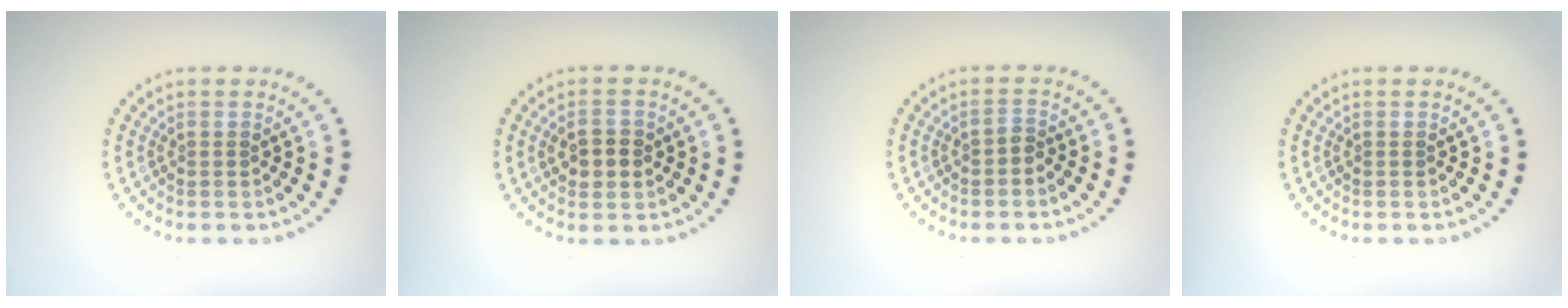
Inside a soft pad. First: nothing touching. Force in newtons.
{"total": 2.5, "press": 2.5, "slide": 0.3}
{"total": 1.0, "press": 0.8, "slide": 0.7}
{"total": 0.0}